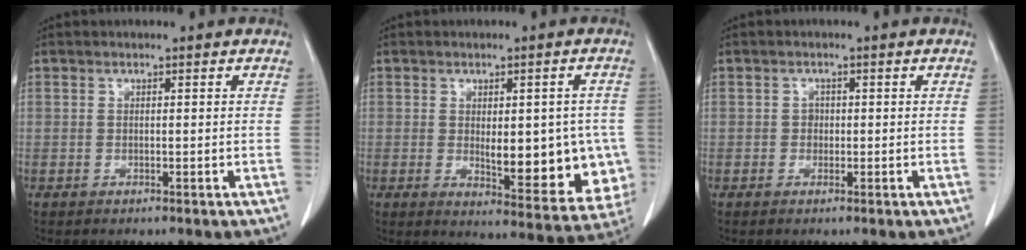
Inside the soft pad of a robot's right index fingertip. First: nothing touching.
{"total": 14.1, "force": [-1.5, 5.5, 12.8], "torque": [-0.137, -0.002, 0.000]}
{"total": 1.2, "force": [-0.1, 1.1, 0.5], "torque": [-0.004, 0.004, -0.001]}